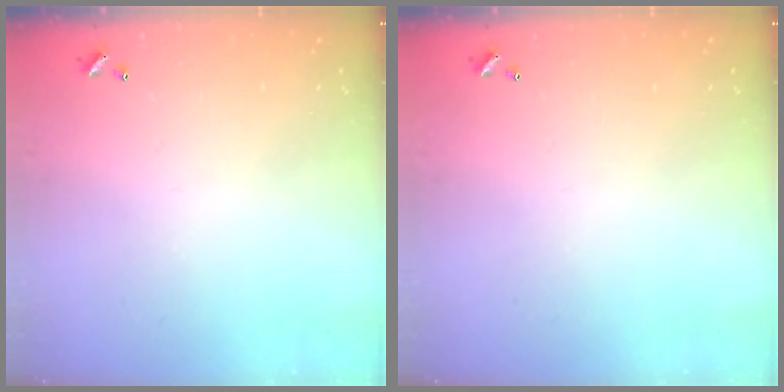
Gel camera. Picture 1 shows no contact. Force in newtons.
{"total": 0.0}